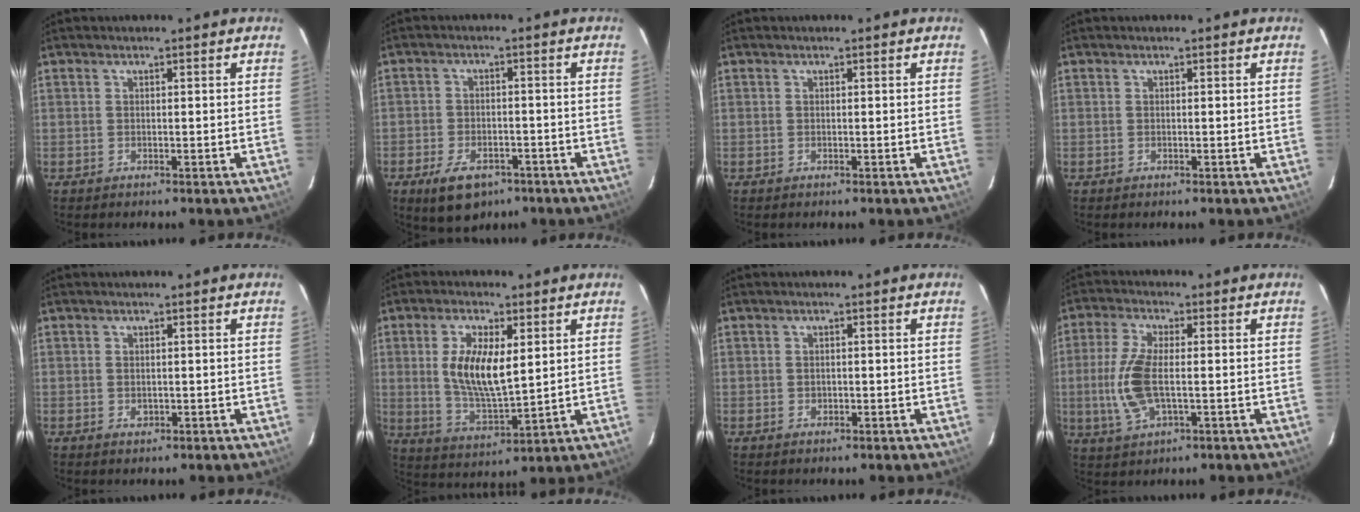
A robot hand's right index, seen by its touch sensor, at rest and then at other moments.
{"total": 9.3, "force": [-5.7, 5.4, 4.9], "torque": [-0.116, -0.010, -0.085]}
{"total": 0.0}
{"total": 0.0}
{"total": 1.2, "force": [-0.1, 1.1, 0.6], "torque": [-0.009, -0.001, 0.001]}
{"total": 11.3, "force": [2.4, 4.4, 10.1], "torque": [-0.196, -0.005, 0.053]}
{"total": 0.9, "force": [-0.2, 0.8, 0.4], "torque": [-0.005, 0.001, -0.002]}
{"total": 10.1, "force": [-1.1, 4.2, 9.1], "torque": [-0.201, -0.003, -0.020]}